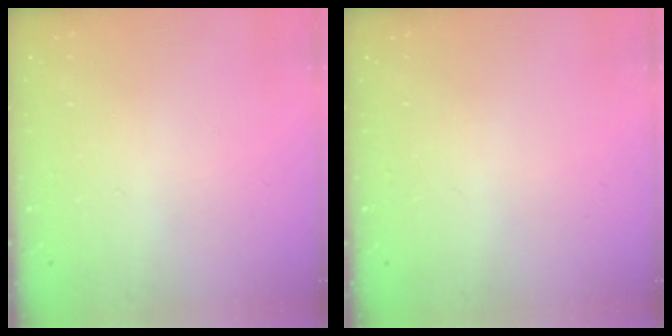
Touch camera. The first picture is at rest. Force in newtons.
{"total": 0.0}